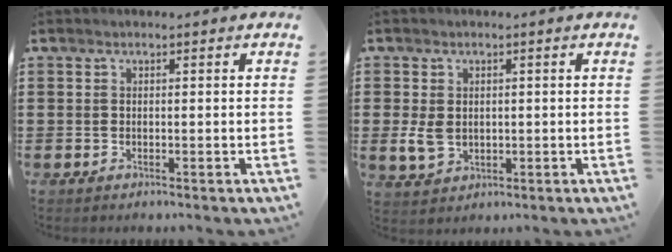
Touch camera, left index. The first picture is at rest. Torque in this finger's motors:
{"motor_torque": [-0.64, 0.59, -0.54, -0.21]}